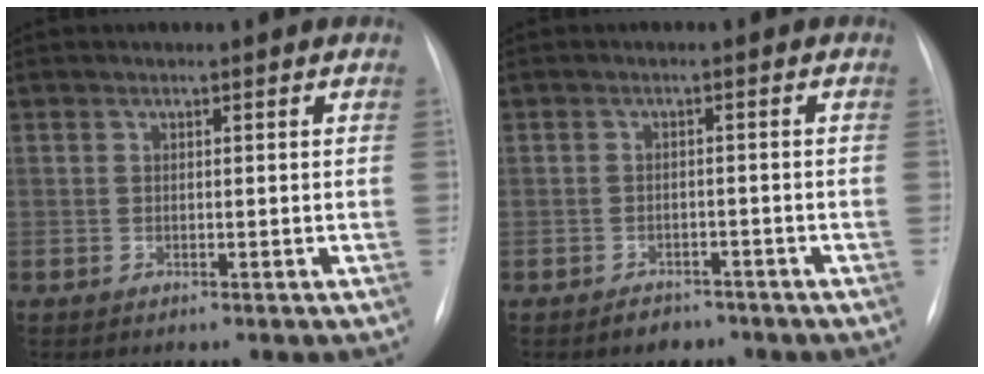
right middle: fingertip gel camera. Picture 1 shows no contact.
{"total": 2.7, "force": [-2.1, 1.6, 0.6], "torque": [-0.013, 0.004, -0.024]}